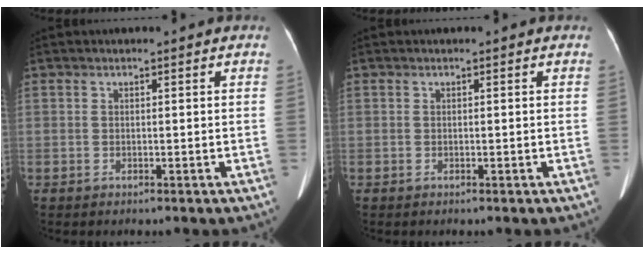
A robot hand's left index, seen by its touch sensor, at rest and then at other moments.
{"total": 0.0}